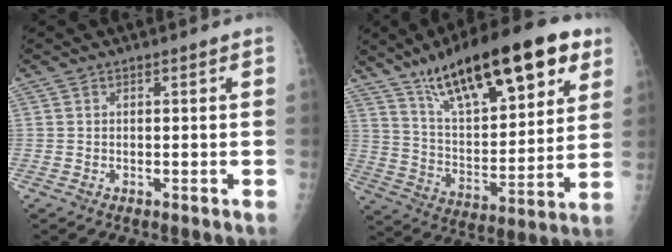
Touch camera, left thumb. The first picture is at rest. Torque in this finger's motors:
{"motor_torque": [0.68, 0.66, 1.44, -1.33, 0.22]}